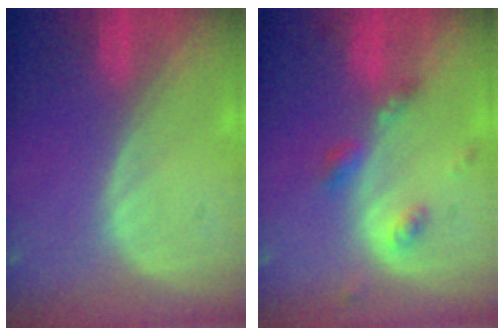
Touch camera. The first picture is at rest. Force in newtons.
{"total": 4.2, "press": 4.1, "slide": 1.1}